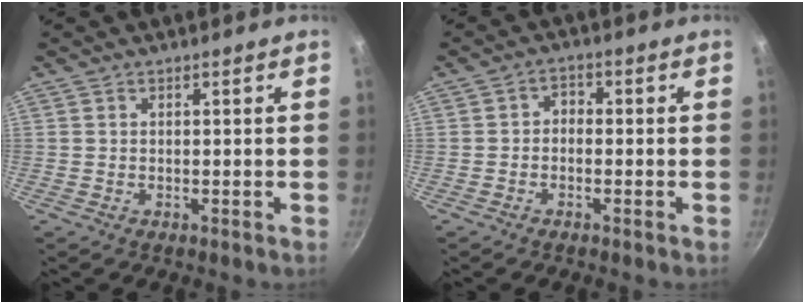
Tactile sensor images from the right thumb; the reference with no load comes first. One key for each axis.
{"total": 2.2, "fx": -0.8, "fy": 1.7, "fz": 1.2, "tx": -0.014, "ty": 0.014, "tz": -0.020}